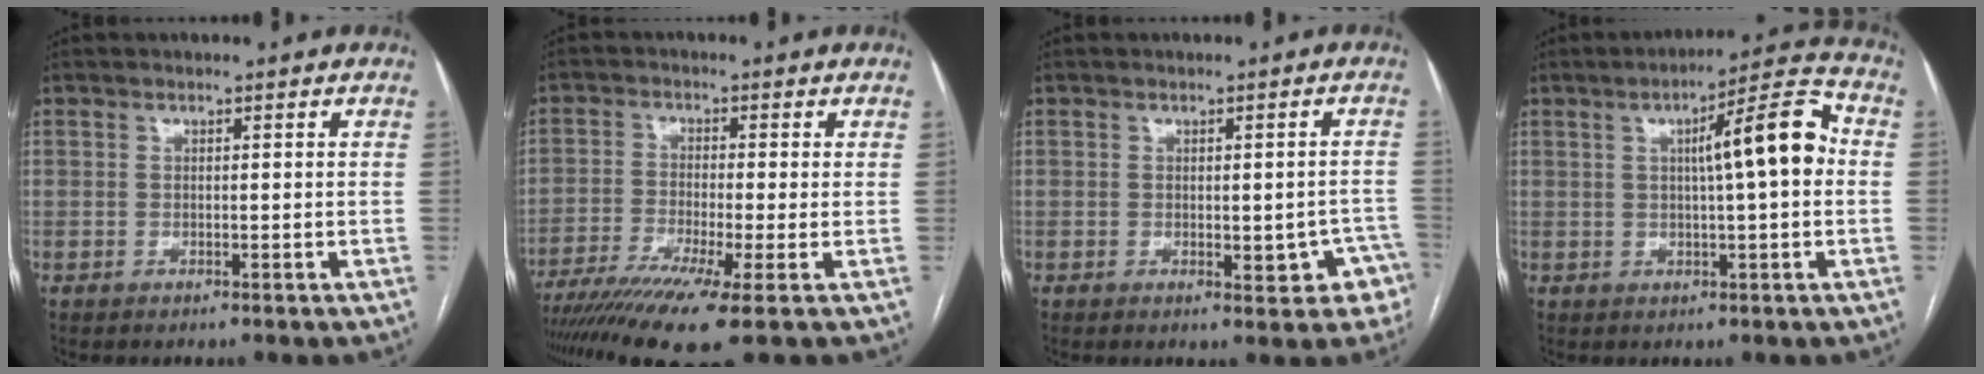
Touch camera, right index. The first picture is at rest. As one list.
[{"total": 11.6, "force": [-7.9, -0.8, 8.4], "torque": [-0.142, -0.025, -0.130]}, {"total": 5.7, "force": [-2.3, 2.4, 4.6], "torque": [-0.036, 0.015, -0.020]}, {"total": 10.2, "force": [1.2, 1.1, 10.1], "torque": [-0.144, 0.028, 0.015]}]